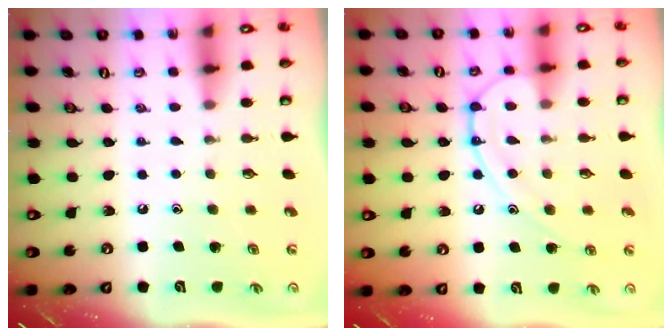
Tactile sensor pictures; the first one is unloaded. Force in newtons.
{"total": 11.8, "press": 11.8, "slide": 1.3}